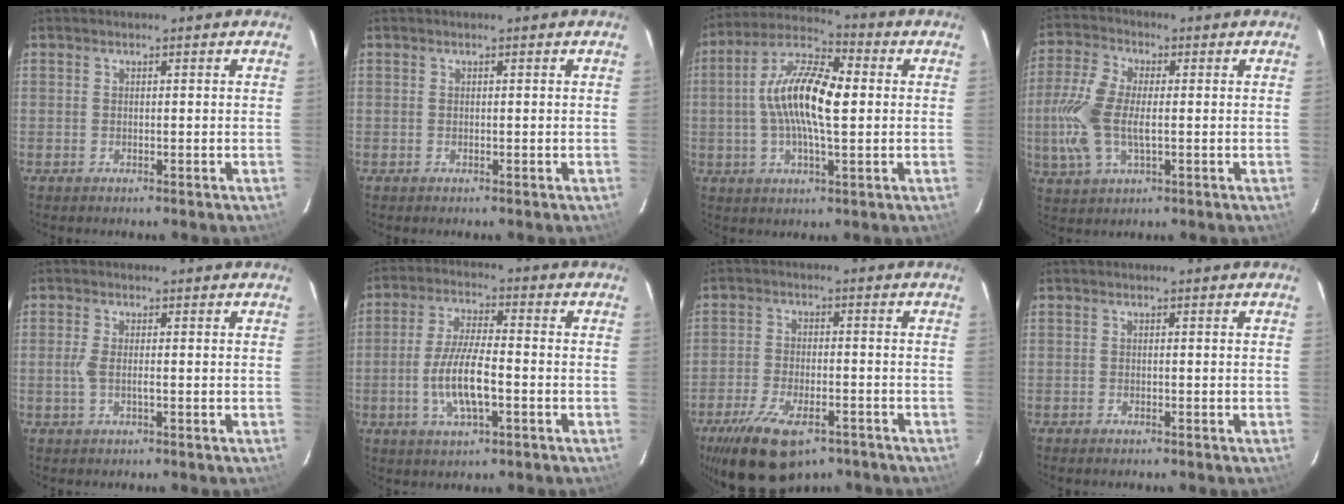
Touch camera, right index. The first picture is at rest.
{"total": 0.0}
{"total": 13.6, "force": [0.7, 4.6, 12.8], "torque": [-0.247, 0.019, 0.001]}
{"total": 11.0, "force": [-1.0, 5.3, 9.6], "torque": [-0.221, 0.006, -0.023]}
{"total": 2.6, "force": [-0.5, 0.6, 2.4], "torque": [-0.055, 0.000, -0.010]}
{"total": 9.6, "force": [-2.7, 2.8, 8.8], "torque": [-0.178, 0.000, -0.051]}
{"total": 14.7, "force": [-9.6, 6.4, 9.1], "torque": [-0.191, -0.026, -0.157]}
{"total": 0.7, "force": [-0.6, 0.3, 0.2], "torque": [-0.007, -0.001, -0.013]}